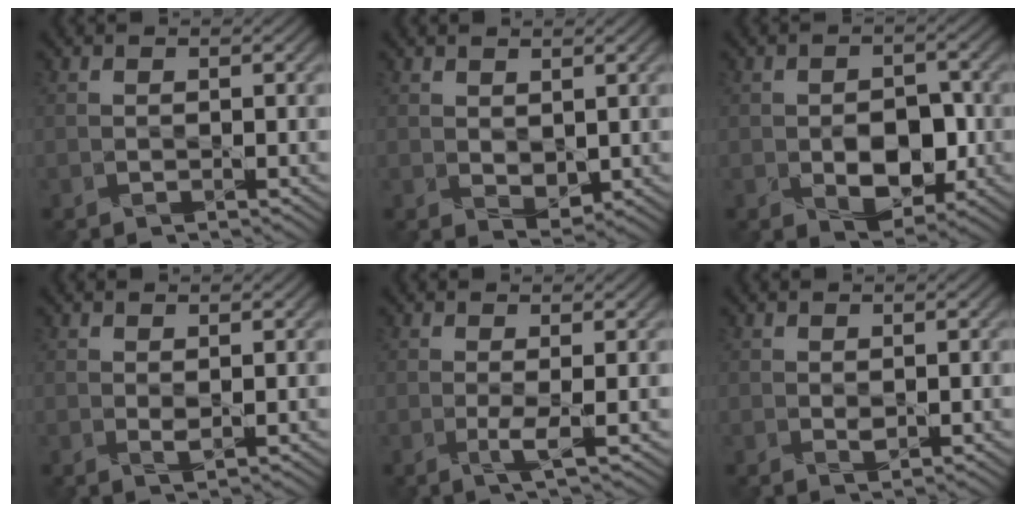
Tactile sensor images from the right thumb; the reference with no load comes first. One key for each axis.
{"total": 1.9, "fx": 0.9, "fy": 1.2, "fz": 1.2, "tx": -0.027, "ty": -0.006, "tz": 0.021}
{"total": 6.0, "fx": -1.5, "fy": 4.0, "fz": 4.2, "tx": -0.065, "ty": -0.011, "tz": -0.020}
{"total": 1.1, "fx": 0.7, "fy": 0.3, "fz": 0.8, "tx": -0.020, "ty": -0.003, "tz": 0.017}
{"total": 1.7, "fx": 0.1, "fy": -0.2, "fz": 1.6, "tx": -0.035, "ty": 0.001, "tz": -0.002}
{"total": 0.8, "fx": 0.5, "fy": 0.4, "fz": 0.6, "tx": -0.012, "ty": -0.003, "tz": 0.011}